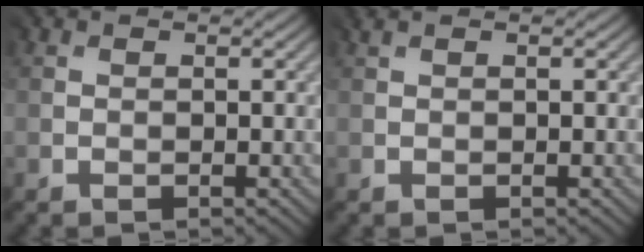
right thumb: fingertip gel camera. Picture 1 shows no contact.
{"total": 1.4, "force": [0.7, 0.4, 1.1], "torque": [-0.025, 0.005, 0.011]}